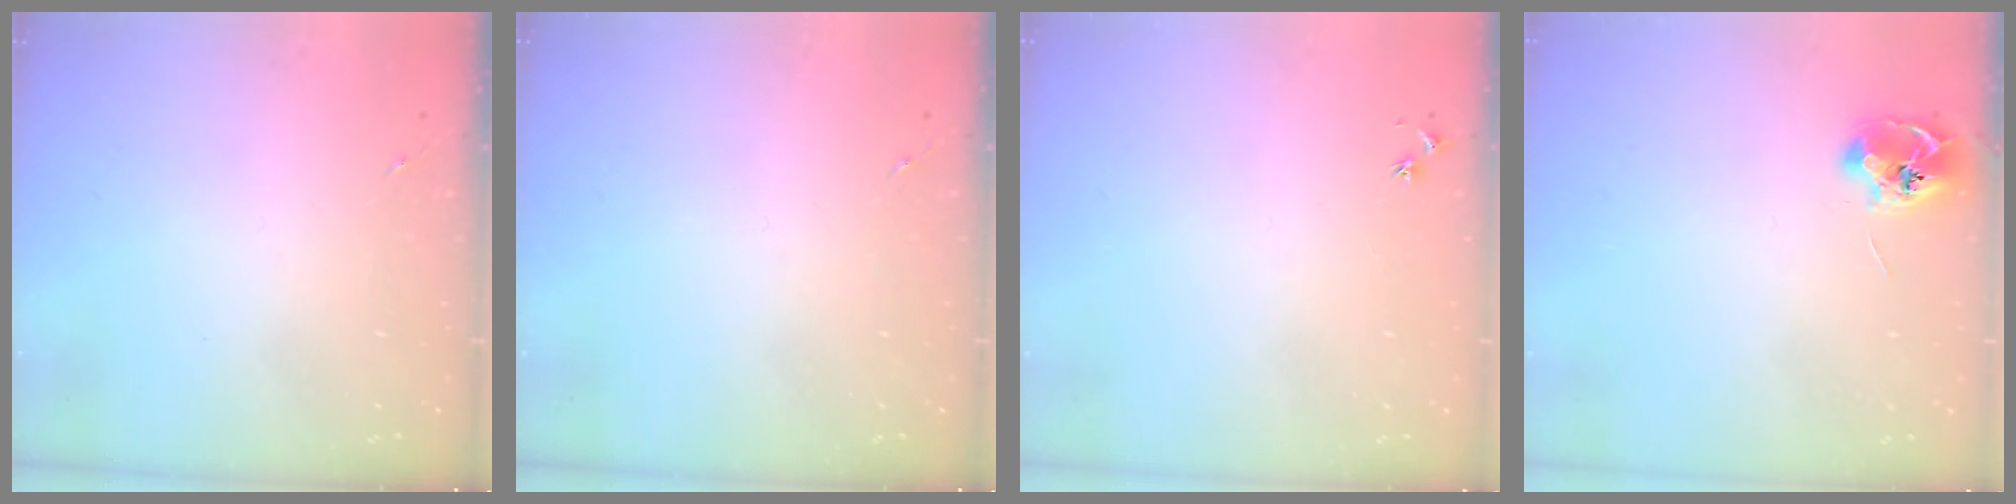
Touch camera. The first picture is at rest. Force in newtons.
{"total": 0.0}
{"total": 3.0, "press": 2.9, "slide": 0.4}
{"total": 9.0, "press": 8.9, "slide": 0.8}